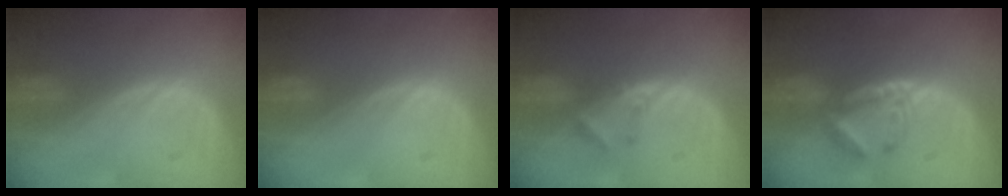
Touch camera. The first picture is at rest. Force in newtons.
{"total": 0.0}
{"total": 2.9, "press": 2.6, "slide": 1.1}
{"total": 5.9, "press": 5.3, "slide": 2.5}